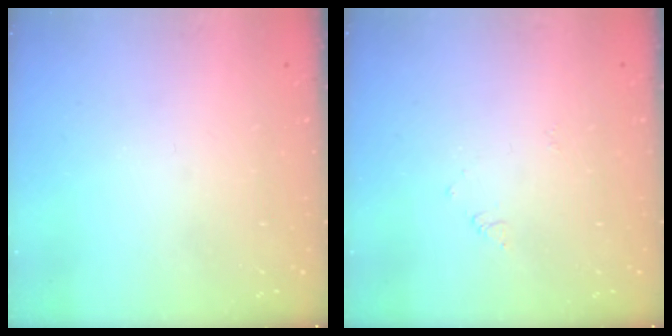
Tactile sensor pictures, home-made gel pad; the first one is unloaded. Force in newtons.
{"total": 2.7, "press": 2.7, "slide": 0.4}